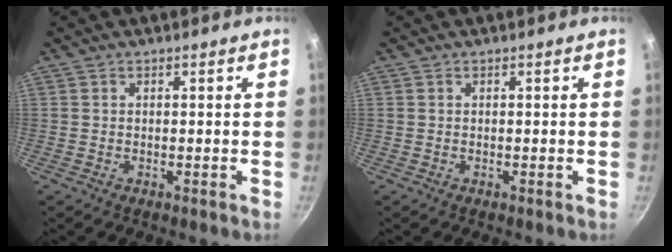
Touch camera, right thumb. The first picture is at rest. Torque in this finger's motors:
{"motor_torque": [0.00, 0.00, 0.00, 0.00, 0.00]}